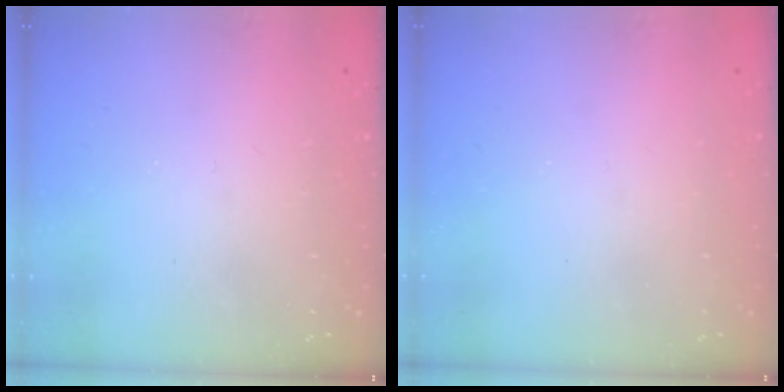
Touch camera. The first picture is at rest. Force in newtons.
{"total": 0.0}